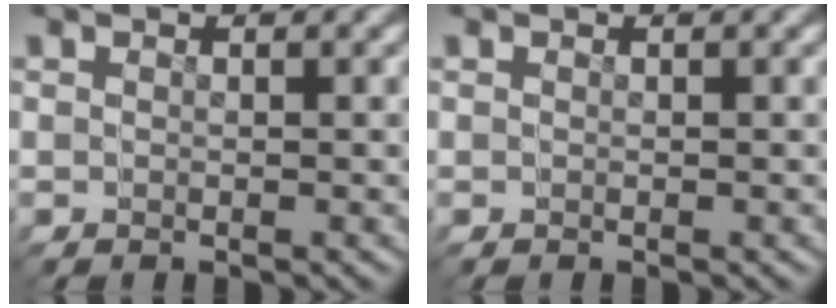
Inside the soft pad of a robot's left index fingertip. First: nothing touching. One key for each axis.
{"total": 0.0}